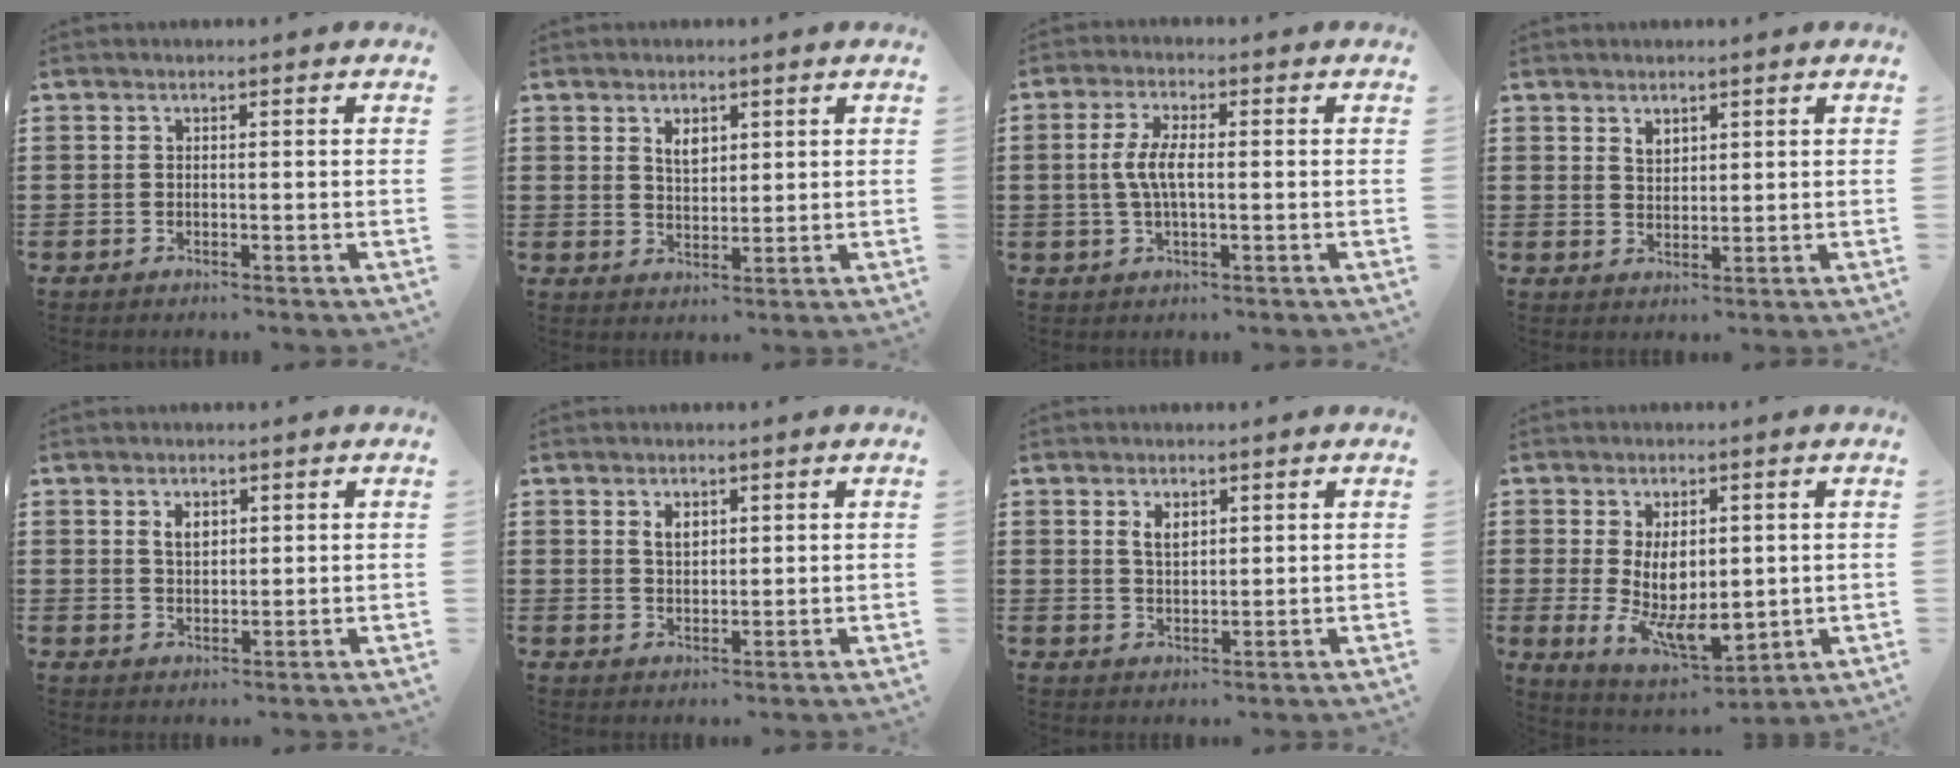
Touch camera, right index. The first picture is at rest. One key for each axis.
{"total": 3.0, "fx": 1.7, "fy": 1.7, "fz": 1.8, "tx": -0.034, "ty": 0.002, "tz": 0.029}
{"total": 5.2, "fx": -0.2, "fy": 1.7, "fz": 4.9, "tx": -0.110, "ty": -0.003, "tz": -0.012}
{"total": 1.9, "fx": 1.4, "fy": 1.1, "fz": 0.6, "tx": -0.015, "ty": 0.004, "tz": 0.027}
{"total": 2.6, "fx": 1.2, "fy": 1.5, "fz": 1.7, "tx": -0.030, "ty": 0.003, "tz": 0.020}
{"total": 2.5, "fx": 1.3, "fy": 1.5, "fz": 1.6, "tx": -0.028, "ty": 0.002, "tz": 0.021}
{"total": 2.7, "fx": 1.5, "fy": 1.5, "fz": 1.8, "tx": -0.039, "ty": 0.005, "tz": 0.027}
{"total": 8.3, "fx": 0.2, "fy": 4.7, "fz": 6.9, "tx": -0.132, "ty": -0.008, "tz": 0.002}